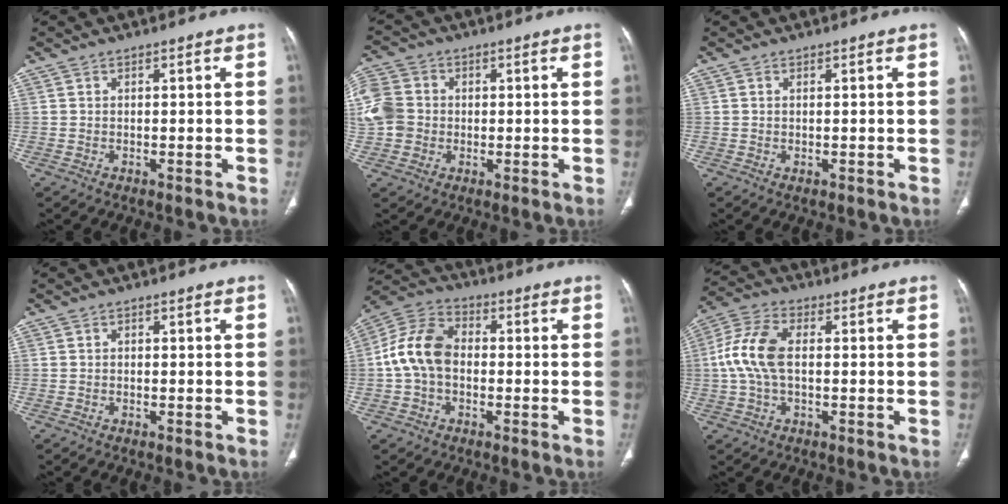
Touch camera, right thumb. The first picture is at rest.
{"total": 11.0, "force": [0.2, 9.8, 5.2], "torque": [-0.122, 0.023, 0.005]}
{"total": 0.6, "force": [-0.1, 0.3, 0.5], "torque": [-0.014, -0.004, 0.002]}
{"total": 0.5, "force": [-0.1, 0.4, 0.2], "torque": [0.000, 0.002, -0.004]}
{"total": 11.1, "force": [-0.7, 7.8, 7.9], "torque": [-0.147, 0.033, -0.025]}
{"total": 9.8, "force": [0.2, 5.4, 8.2], "torque": [-0.184, 0.024, 0.001]}